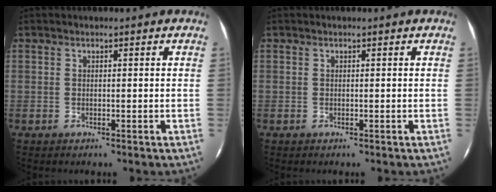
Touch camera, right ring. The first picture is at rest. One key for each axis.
{"total": 0.0}